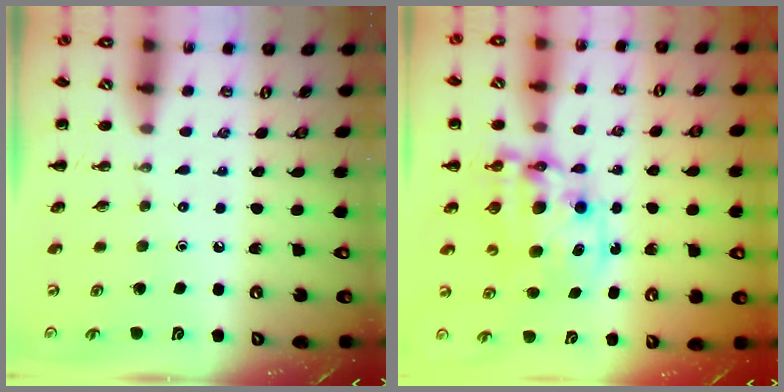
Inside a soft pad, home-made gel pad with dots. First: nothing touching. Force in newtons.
{"total": 12.1, "press": 11.8, "slide": 2.9}